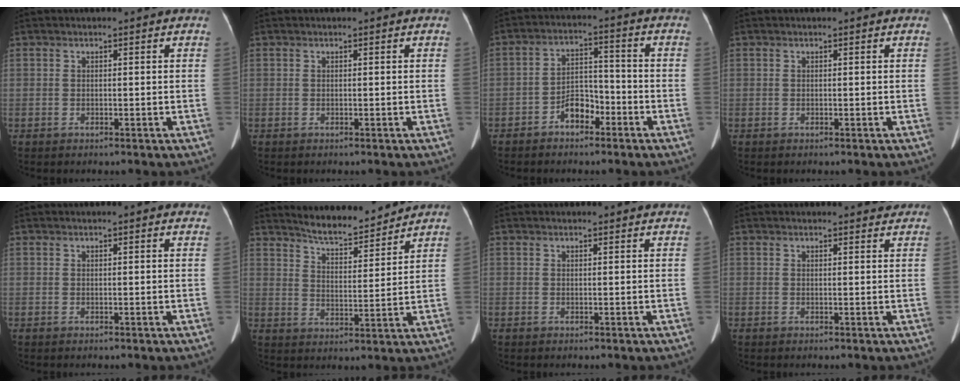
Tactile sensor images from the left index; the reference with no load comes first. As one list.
[{"total": 0.0}, {"total": 5.3, "force": [-3.2, 2.8, 3.2], "torque": [-0.058, 0.019, -0.058]}, {"total": 0.0}, {"total": 1.8, "force": [1.4, 0.5, 0.8], "torque": [-0.007, 0.005, 0.009]}, {"total": 9.1, "force": [8.8, 1.1, 2.2], "torque": [-0.042, 0.001, 0.142]}, {"total": 2.4, "force": [2.2, 0.7, 0.5], "torque": [-0.009, 0.008, 0.016]}, {"total": 2.6, "force": [2.5, 0.7, 0.4], "torque": [-0.004, -0.001, 0.019]}]